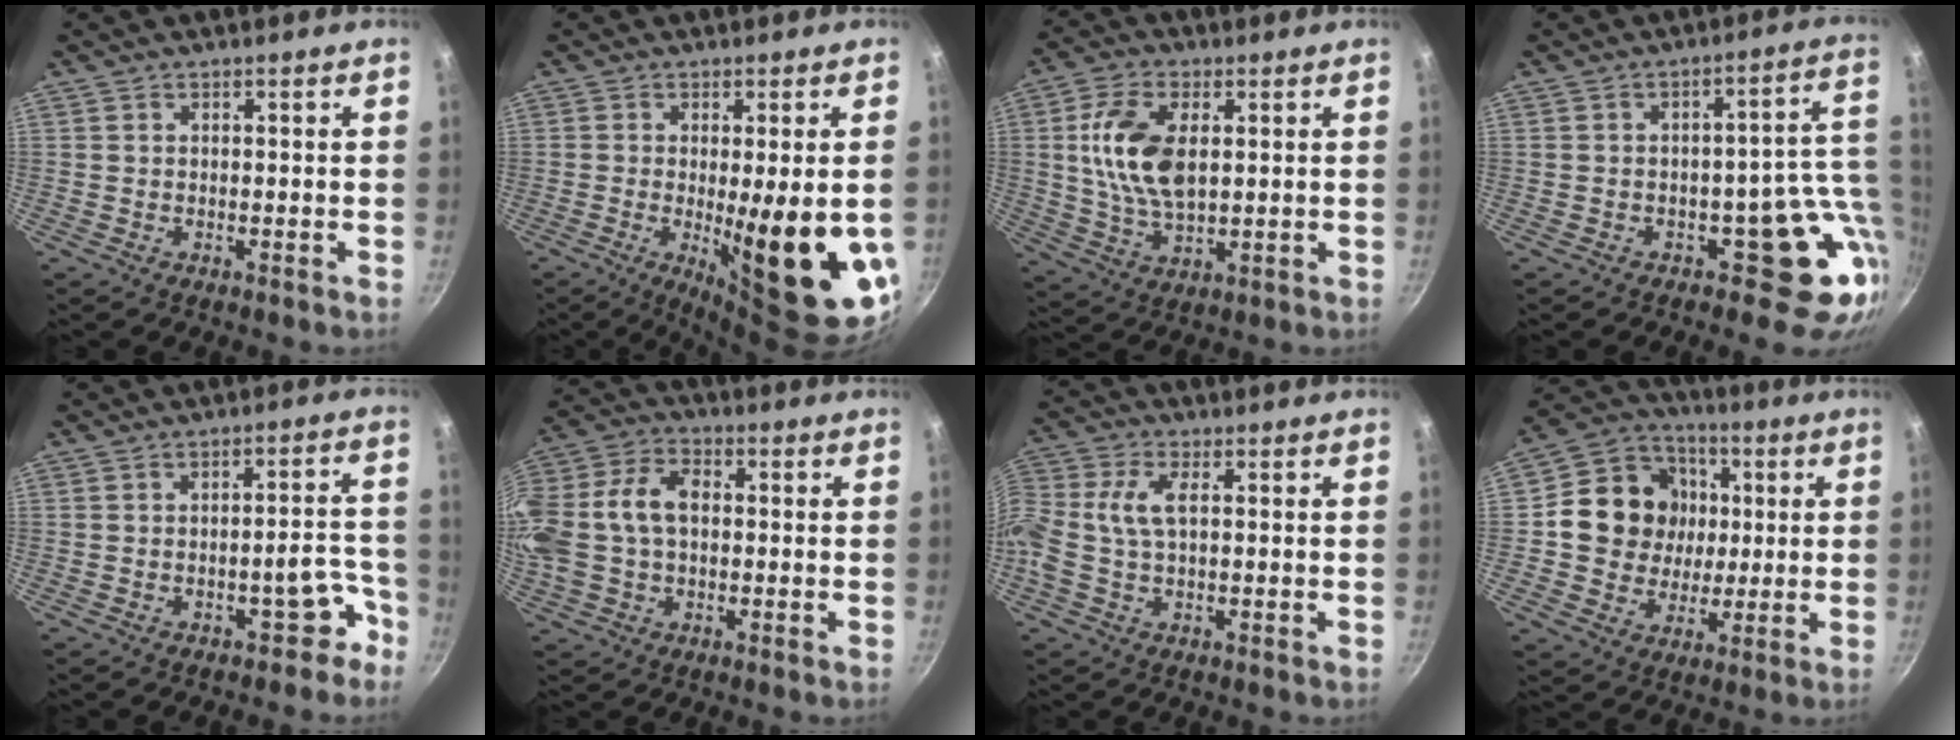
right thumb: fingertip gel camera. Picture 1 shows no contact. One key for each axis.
{"total": 16.4, "fx": -2.5, "fy": 3.8, "fz": 15.8, "tx": -0.204, "ty": -0.022, "tz": -0.022}
{"total": 11.0, "fx": 1.6, "fy": 5.9, "fz": 9.1, "tx": -0.174, "ty": 0.004, "tz": 0.031}
{"total": 12.5, "fx": -2.5, "fy": 8.1, "fz": 9.3, "tx": -0.024, "ty": 0.025, "tz": -0.028}
{"total": 7.0, "fx": -4.2, "fy": 3.5, "fz": 4.5, "tx": -0.005, "ty": 0.061, "tz": -0.042}
{"total": 16.9, "fx": 0.3, "fy": 11.7, "fz": 12.2, "tx": -0.256, "ty": 0.038, "tz": -0.002}
{"total": 8.2, "fx": 0.7, "fy": 4.3, "fz": 6.9, "tx": -0.158, "ty": 0.018, "tz": 0.004}
{"total": 15.6, "fx": 1.7, "fy": 14.1, "fz": 6.6, "tx": -0.087, "ty": 0.016, "tz": 0.022}